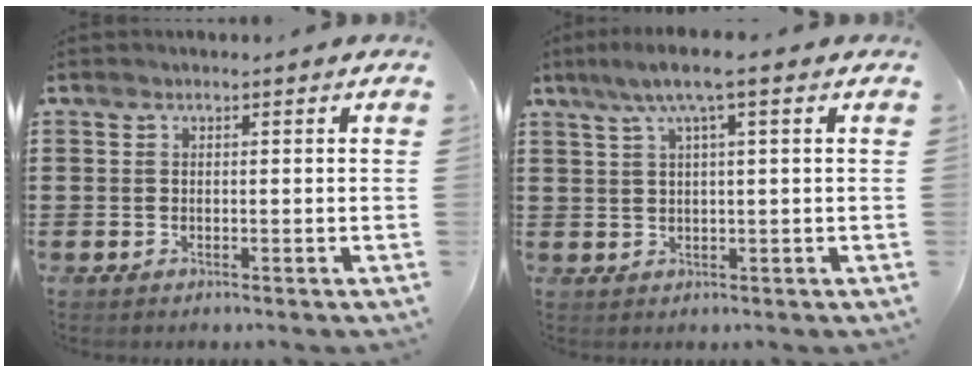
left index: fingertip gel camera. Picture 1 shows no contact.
{"total": 4.9, "force": [2.1, 0.2, 4.4], "torque": [-0.089, 0.004, 0.034]}